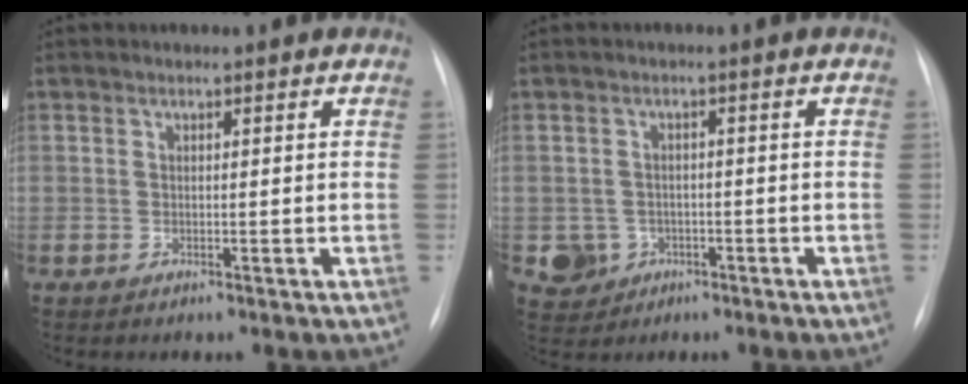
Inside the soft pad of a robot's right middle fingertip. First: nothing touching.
{"total": 4.5, "force": [-1.5, 4.2, 0.3], "torque": [-0.002, 0.009, -0.020]}